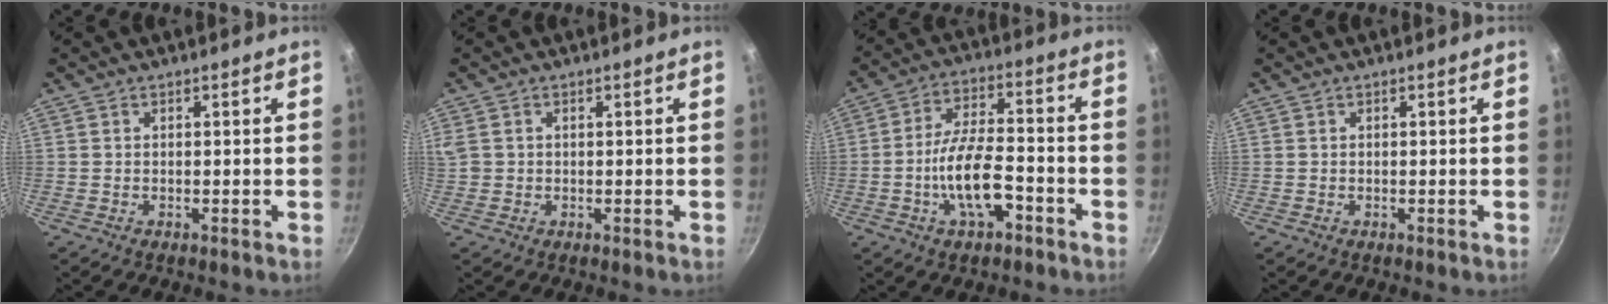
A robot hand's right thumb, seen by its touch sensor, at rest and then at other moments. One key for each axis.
{"total": 3.4, "fx": 0.6, "fy": 2.8, "fz": 1.8, "tx": -0.052, "ty": 0.009, "tz": 0.023}
{"total": 11.1, "fx": -3.8, "fy": 4.8, "fz": 9.3, "tx": -0.173, "ty": 0.034, "tz": -0.070}
{"total": 0.0}